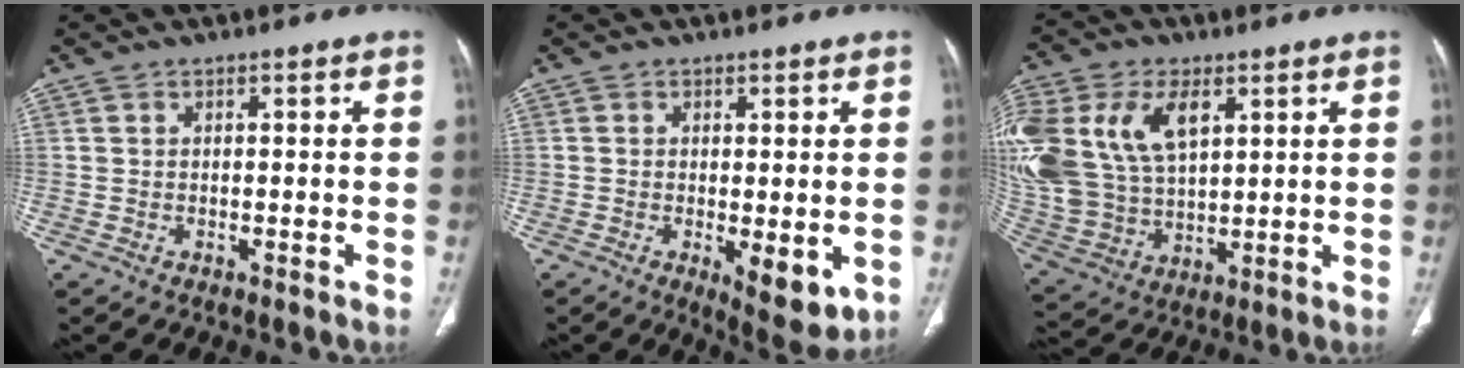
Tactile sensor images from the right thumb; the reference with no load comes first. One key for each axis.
{"total": 7.1, "fx": -1.5, "fy": 2.7, "fz": 6.4, "tx": -0.086, "ty": -0.021, "tz": -0.015}
{"total": 25.2, "fx": 8.3, "fy": 16.0, "fz": 17.6, "tx": -0.411, "ty": 0.014, "tz": 0.171}